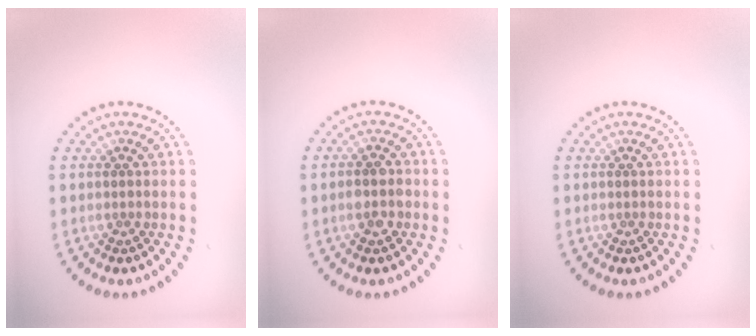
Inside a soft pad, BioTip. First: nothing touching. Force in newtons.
{"total": 2.2, "press": 2.2, "slide": 0.5}
{"total": 0.0}